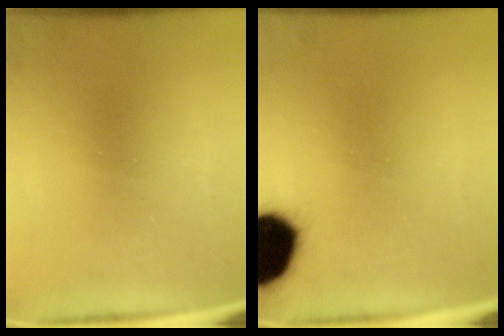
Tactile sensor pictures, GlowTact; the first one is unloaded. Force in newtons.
{"total": 18.0}